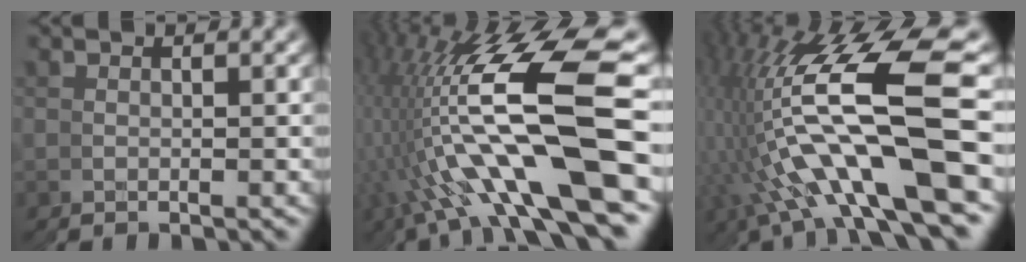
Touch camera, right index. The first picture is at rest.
{"total": 12.6, "force": [1.3, 3.6, 12.0], "torque": [-0.227, 0.020, 0.018]}
{"total": 12.8, "force": [2.3, 4.5, 11.8], "torque": [-0.224, 0.018, 0.033]}